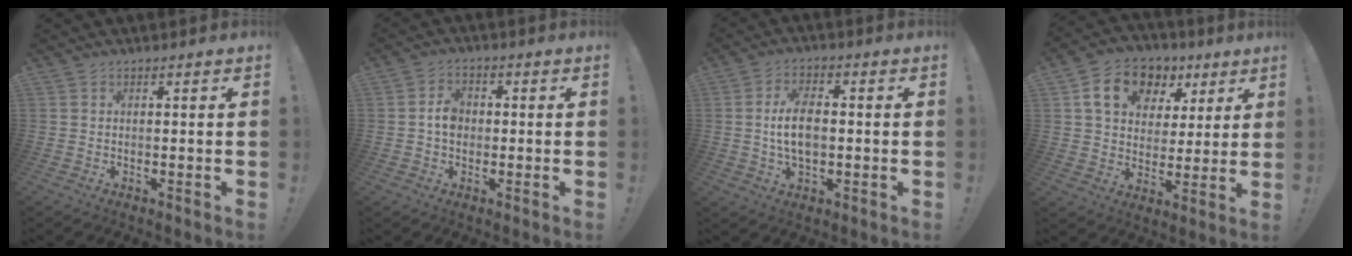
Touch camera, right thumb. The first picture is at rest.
{"total": 5.0, "force": [-0.4, 3.8, 3.1], "torque": [-0.048, 0.008, -0.009]}
{"total": 9.3, "force": [-0.4, 5.1, 7.8], "torque": [-0.145, -0.001, -0.010]}
{"total": 14.7, "force": [6.7, 10.9, 7.2], "torque": [-0.111, -0.021, 0.128]}